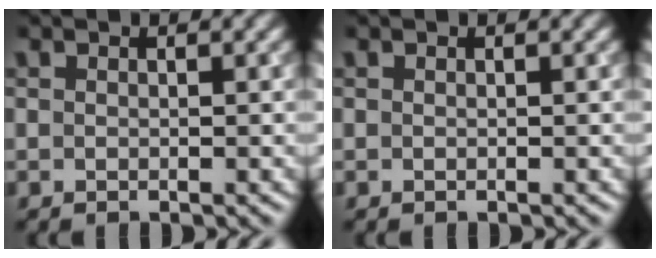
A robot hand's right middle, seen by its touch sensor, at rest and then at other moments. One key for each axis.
{"total": 0.0}